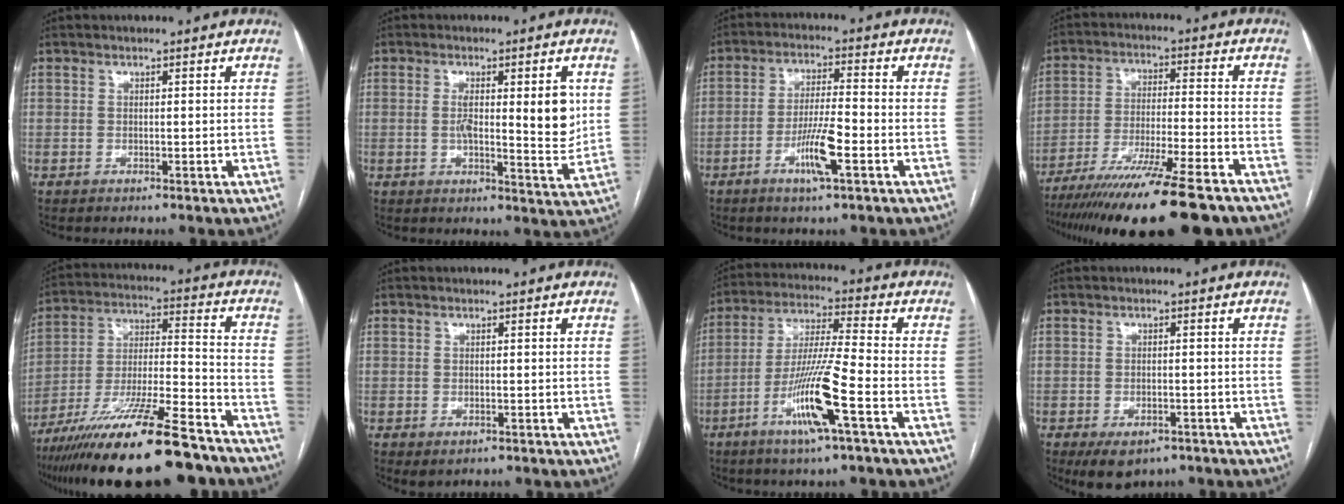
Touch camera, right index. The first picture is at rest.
{"total": 9.4, "force": [1.4, 2.2, 9.0], "torque": [-0.126, -0.006, 0.021]}
{"total": 7.3, "force": [-3.1, 0.5, 6.6], "torque": [-0.126, -0.004, -0.054]}
{"total": 21.9, "force": [-17.2, 1.0, 13.6], "torque": [-0.185, -0.036, -0.274]}
{"total": 24.1, "force": [-18.2, 2.9, 15.5], "torque": [-0.242, -0.017, -0.305]}
{"total": 1.8, "force": [-0.9, 0.9, 1.3], "torque": [-0.021, -0.002, -0.004]}
{"total": 12.4, "force": [-5.3, -0.2, 11.2], "torque": [-0.221, -0.009, -0.102]}
{"total": 6.0, "force": [-4.0, 3.0, 3.3], "torque": [-0.054, -0.004, -0.054]}